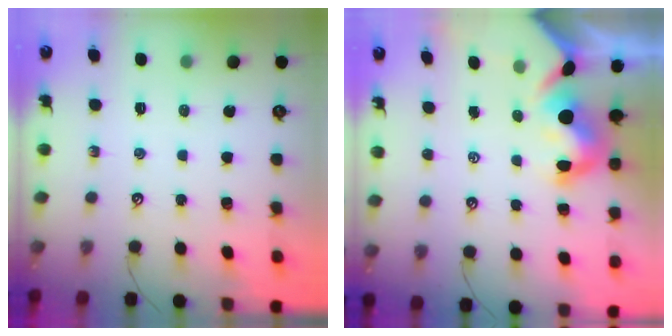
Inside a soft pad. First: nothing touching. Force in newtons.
{"total": 7.5, "press": 7.4, "slide": 1.1}